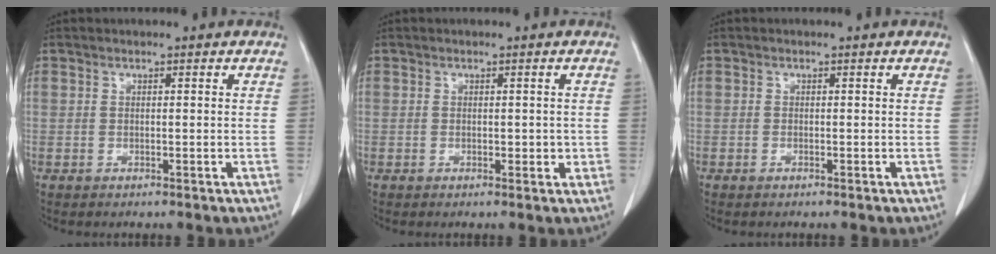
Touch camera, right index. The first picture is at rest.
{"total": 1.6, "force": [-0.2, 1.0, 1.3], "torque": [-0.013, 0.001, 0.001]}
{"total": 0.0}